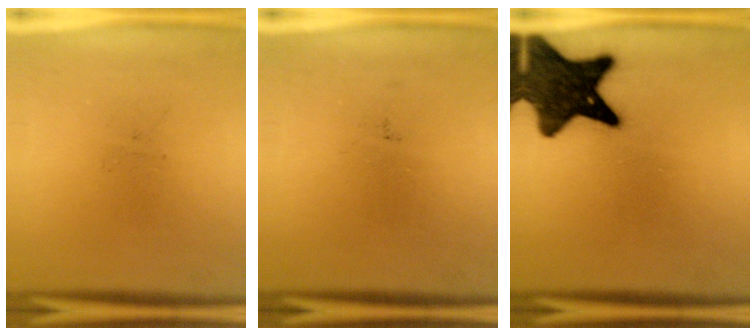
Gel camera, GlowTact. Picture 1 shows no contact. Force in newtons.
{"total": 0.0}
{"total": 15.3}